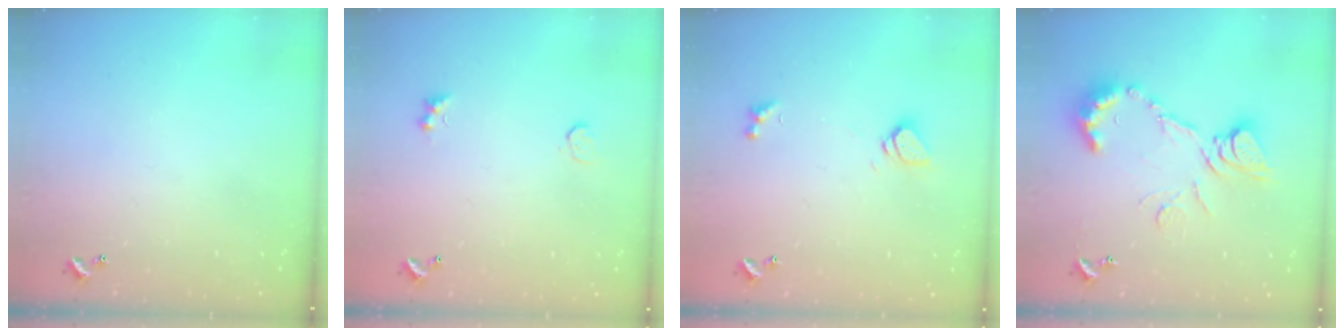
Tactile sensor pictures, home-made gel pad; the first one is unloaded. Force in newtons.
{"total": 2.1, "press": 2.0, "slide": 0.6}
{"total": 2.4, "press": 2.3, "slide": 0.3}
{"total": 12.1, "press": 12.1, "slide": 0.5}